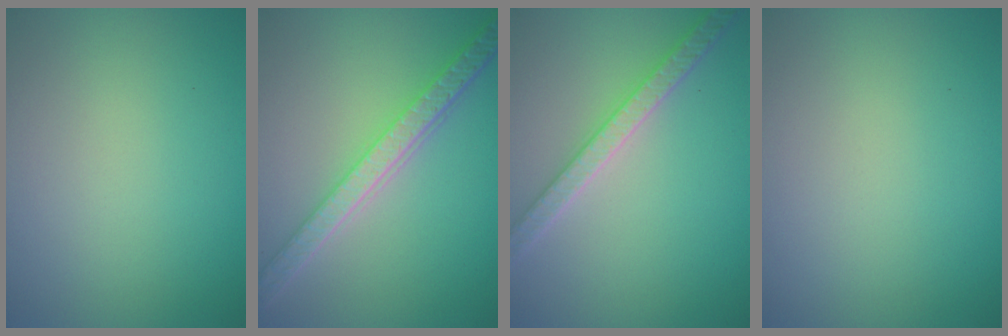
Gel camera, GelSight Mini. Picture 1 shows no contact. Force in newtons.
{"total": 5.1, "press": 4.1, "slide": 3.0}
{"total": 3.8, "press": 3.7, "slide": 0.8}
{"total": 0.0}